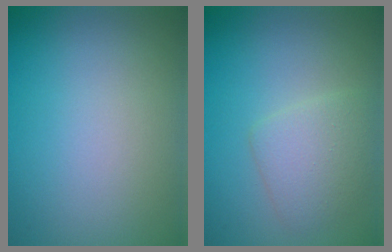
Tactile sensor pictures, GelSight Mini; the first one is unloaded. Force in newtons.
{"total": 3.0, "press": 3.0, "slide": 0.1}